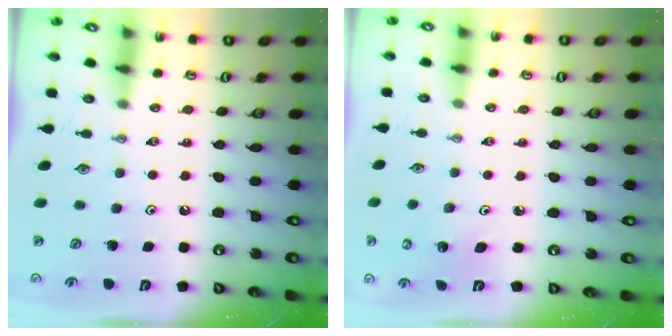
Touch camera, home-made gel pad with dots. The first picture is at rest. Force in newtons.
{"total": 3.2, "press": 3.2, "slide": 0.2}